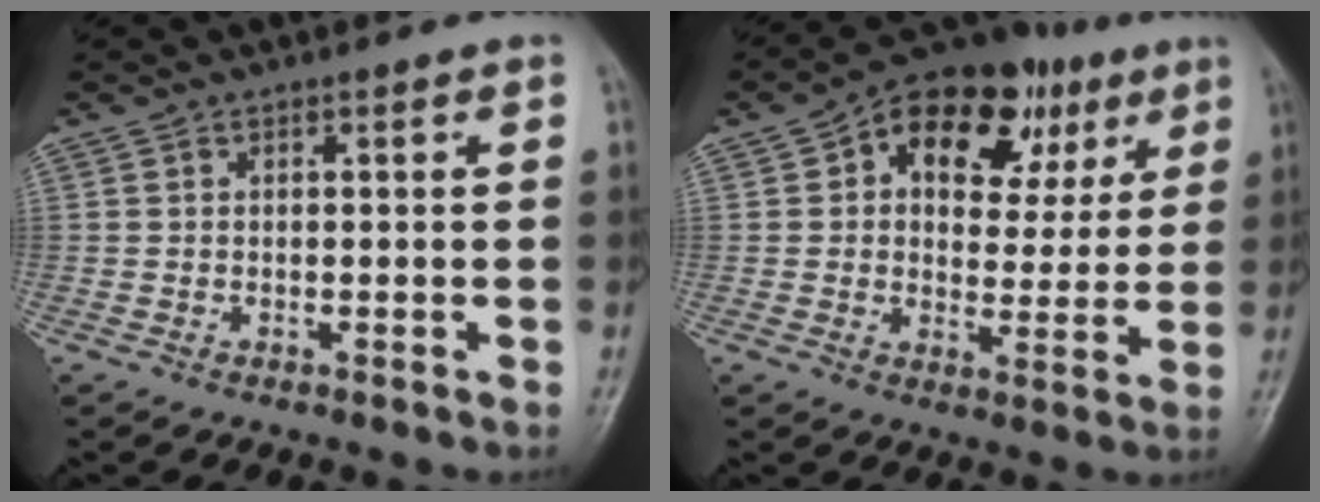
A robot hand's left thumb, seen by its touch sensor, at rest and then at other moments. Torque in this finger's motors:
{"motor_torque": [0.15, 0.16, 0.09, -0.17, 0.15]}